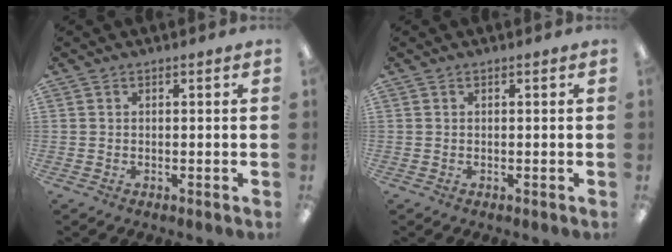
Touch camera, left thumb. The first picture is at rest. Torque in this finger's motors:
{"motor_torque": [-0.08, 0.04, -0.01, 0.01, 0.00]}